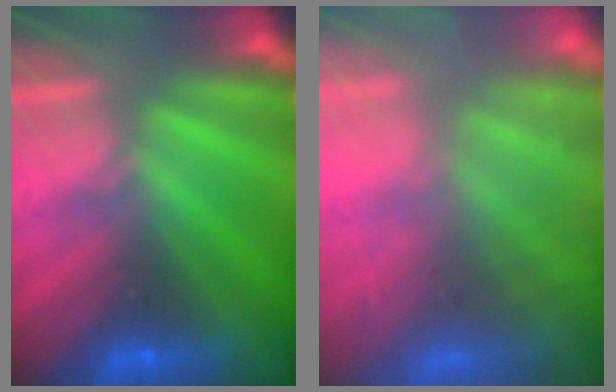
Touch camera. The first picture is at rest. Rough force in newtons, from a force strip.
{"total": 7.6}